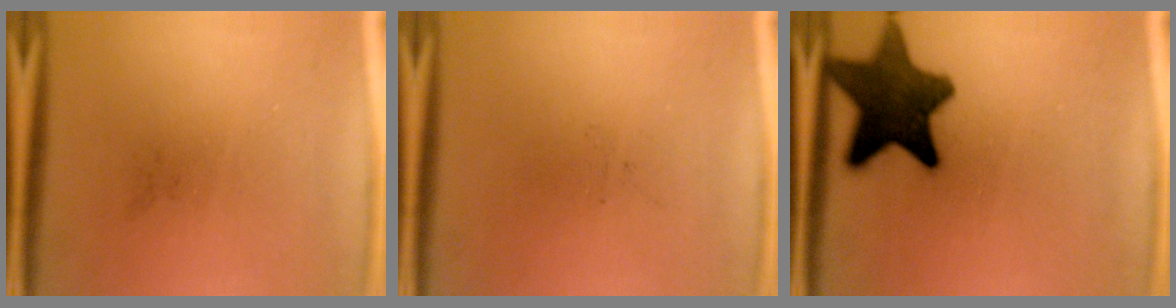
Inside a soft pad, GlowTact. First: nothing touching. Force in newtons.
{"total": 0.0}
{"total": 13.3}